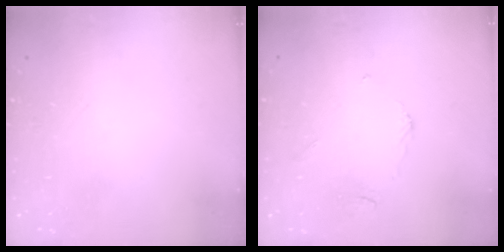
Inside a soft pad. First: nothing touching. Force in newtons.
{"total": 3.5, "press": 3.5, "slide": 0.3}